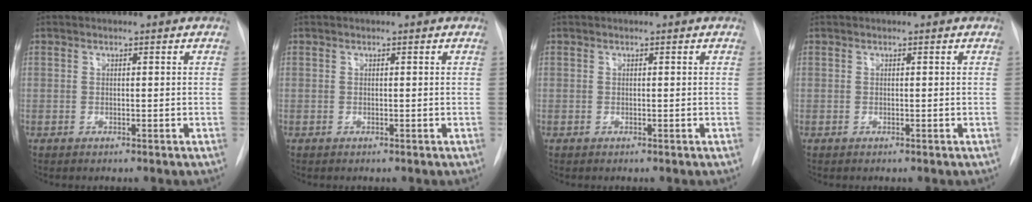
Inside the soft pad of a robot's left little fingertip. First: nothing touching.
{"total": 0.0}
{"total": 0.0}
{"total": 0.0}